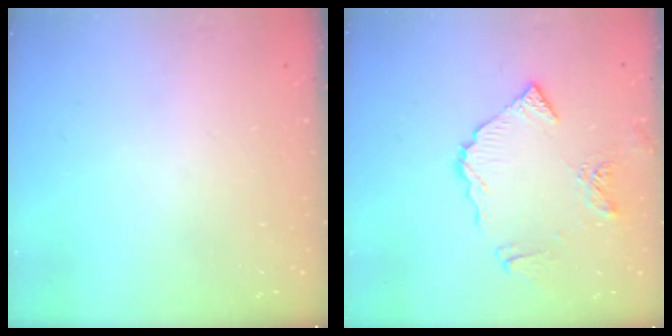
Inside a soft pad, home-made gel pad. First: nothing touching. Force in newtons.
{"total": 10.9, "press": 10.8, "slide": 1.3}